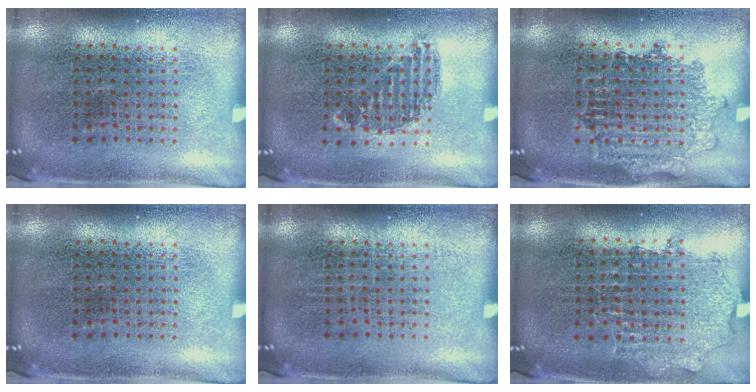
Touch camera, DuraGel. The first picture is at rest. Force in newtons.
{"total": 0.8, "press": 0.7, "slide": 0.4}
{"total": 1.2, "press": 1.2, "slide": 0.2}
{"total": 0.0}
{"total": 0.0}
{"total": 0.9, "press": 0.8, "slide": 0.2}